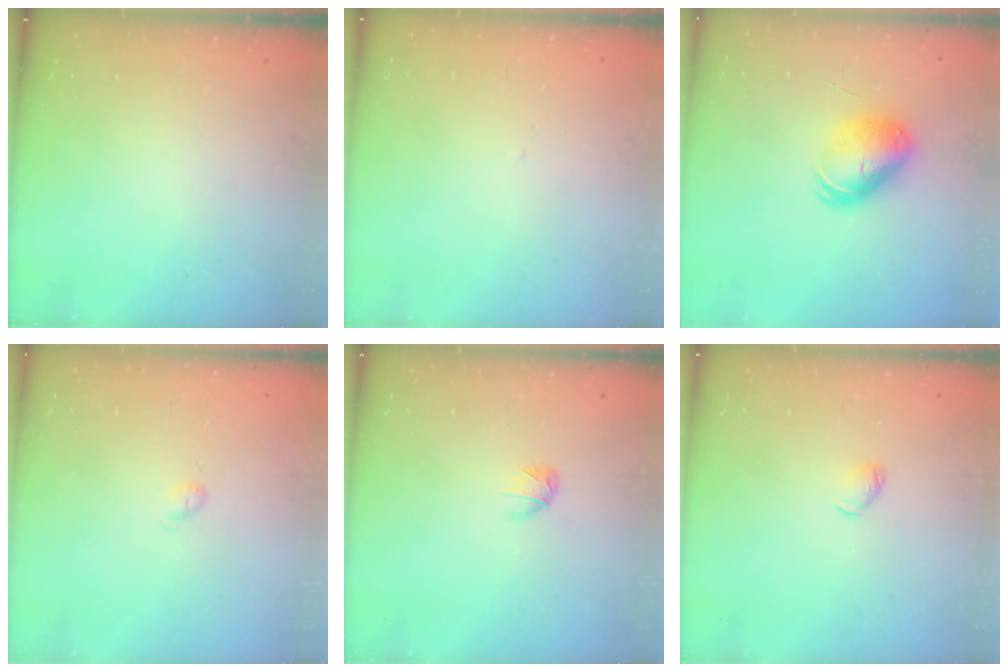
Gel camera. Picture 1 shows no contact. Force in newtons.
{"total": 1.4, "press": 1.4, "slide": 0.3}
{"total": 9.0, "press": 8.9, "slide": 1.3}
{"total": 3.9, "press": 3.8, "slide": 0.7}
{"total": 3.0, "press": 2.9, "slide": 0.7}
{"total": 2.5, "press": 2.5, "slide": 0.4}